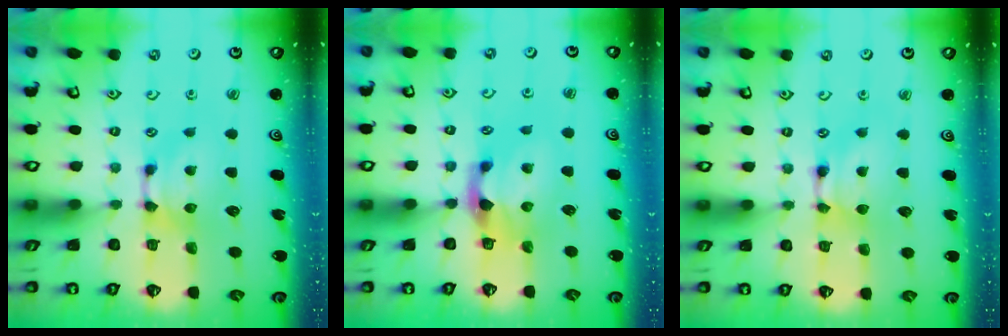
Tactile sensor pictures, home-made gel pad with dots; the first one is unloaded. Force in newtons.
{"total": 3.0, "press": 2.7, "slide": 1.4}
{"total": 1.7, "press": 1.7, "slide": 0.1}